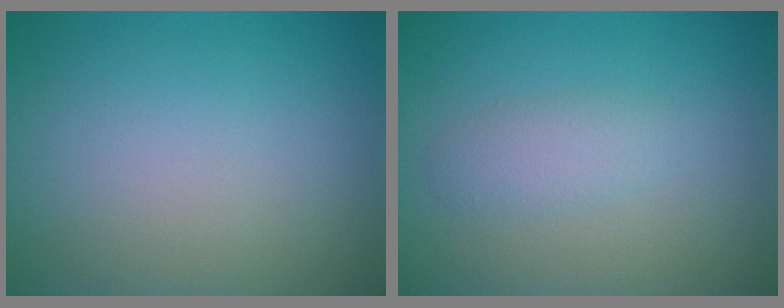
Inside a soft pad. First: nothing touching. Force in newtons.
{"total": 1.8, "press": 1.8, "slide": 0.0}